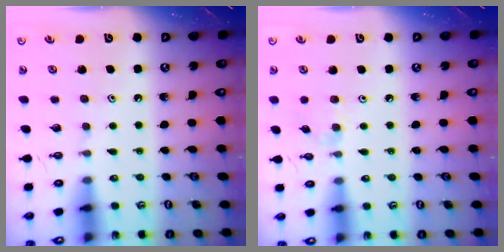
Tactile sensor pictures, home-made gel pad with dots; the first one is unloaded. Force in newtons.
{"total": 2.7, "press": 2.6, "slide": 0.4}